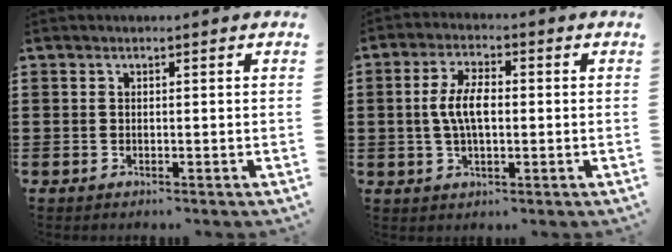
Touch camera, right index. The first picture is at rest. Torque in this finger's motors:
{"motor_torque": [0.55, 0.00, 0.40, 0.10]}